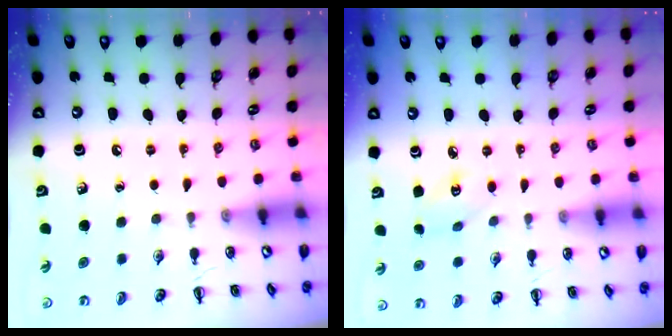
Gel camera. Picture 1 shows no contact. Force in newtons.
{"total": 3.0, "press": 2.9, "slide": 0.7}